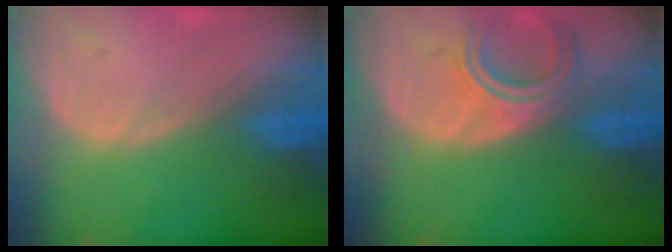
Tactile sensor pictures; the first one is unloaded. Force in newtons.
{"total": 5.4, "press": 5.0, "slide": 2.0}